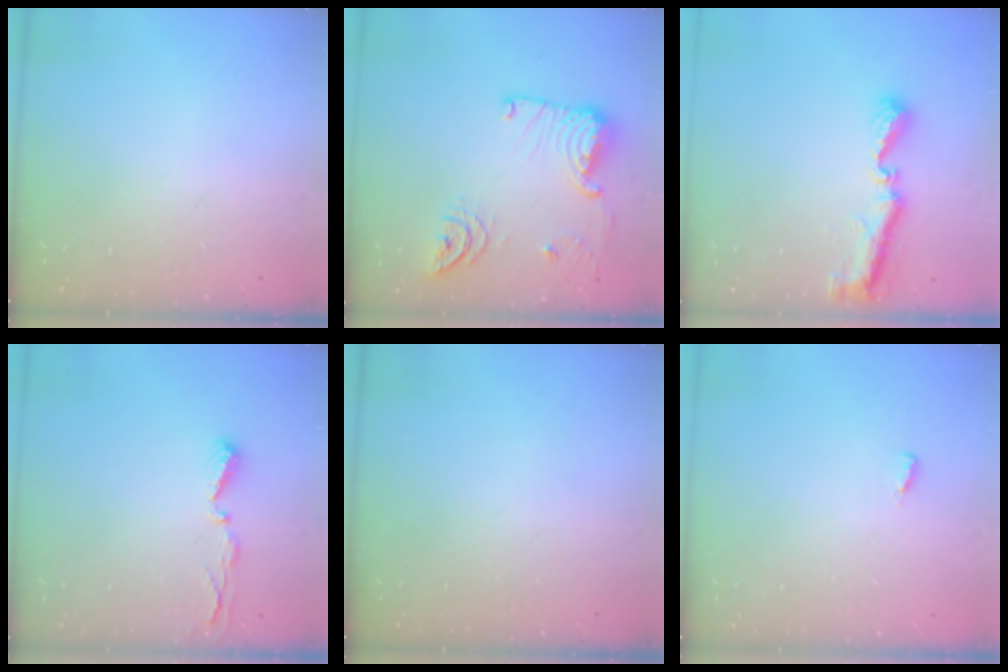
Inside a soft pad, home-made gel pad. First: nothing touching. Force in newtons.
{"total": 15.7, "press": 15.5, "slide": 2.6}
{"total": 8.8, "press": 8.8, "slide": 0.7}
{"total": 4.0, "press": 4.0, "slide": 0.4}
{"total": 0.0}
{"total": 4.4, "press": 2.2, "slide": 3.9}